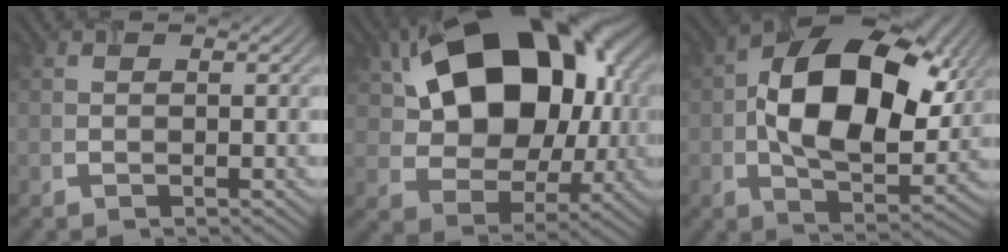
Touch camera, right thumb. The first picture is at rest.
{"total": 18.1, "force": [4.9, 12.3, 12.3], "torque": [-0.205, 0.007, 0.089]}
{"total": 16.4, "force": [2.3, 9.6, 13.0], "torque": [-0.229, 0.004, 0.041]}